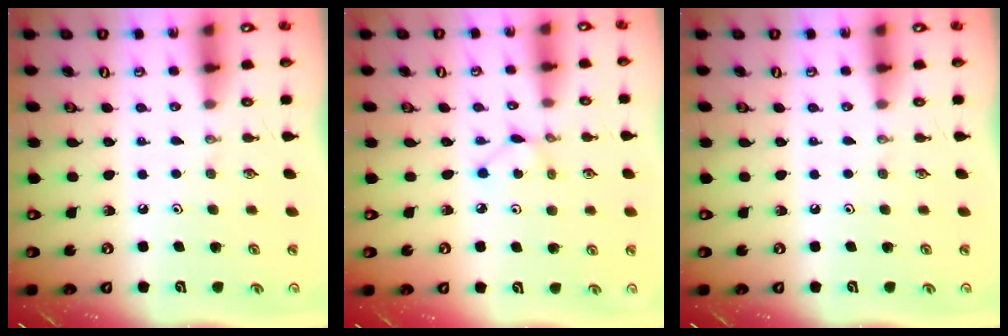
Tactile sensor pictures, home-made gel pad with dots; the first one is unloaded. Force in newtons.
{"total": 2.8, "press": 2.8, "slide": 0.3}
{"total": 0.0}